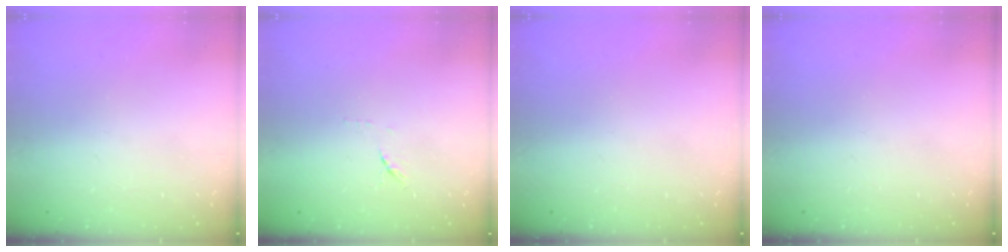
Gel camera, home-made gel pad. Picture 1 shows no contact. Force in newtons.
{"total": 6.2, "press": 6.1, "slide": 0.9}
{"total": 0.0}
{"total": 0.0}